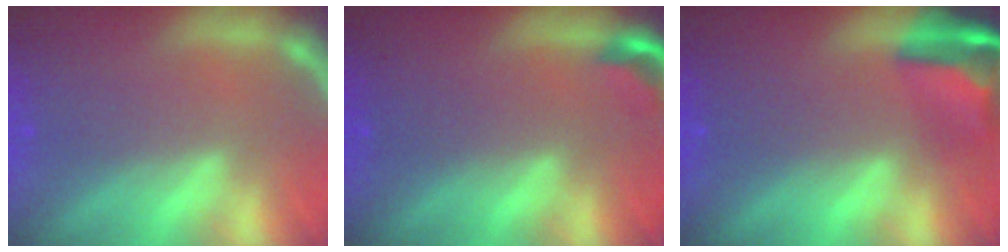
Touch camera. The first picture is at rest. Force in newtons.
{"total": 1.9}
{"total": 6.4}